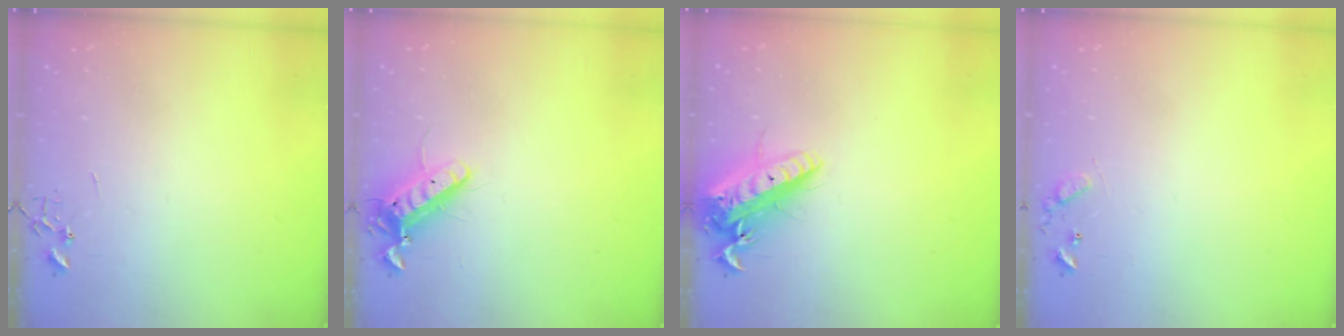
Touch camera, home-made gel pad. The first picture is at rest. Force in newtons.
{"total": 11.8, "press": 11.6, "slide": 2.2}
{"total": 17.4, "press": 17.0, "slide": 3.4}
{"total": 7.7, "press": 7.6, "slide": 0.5}